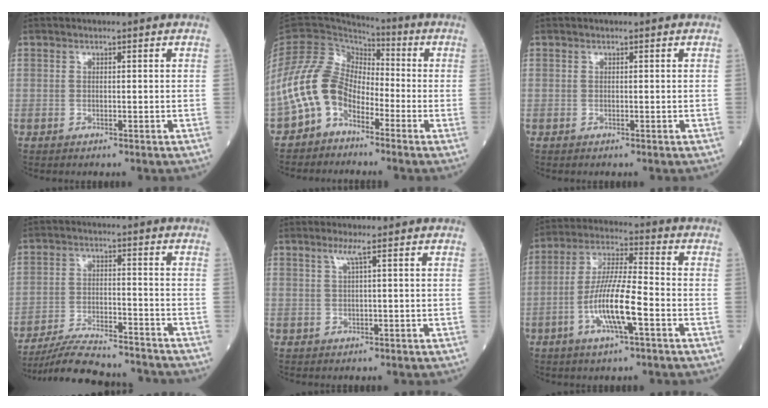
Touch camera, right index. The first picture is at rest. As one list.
[{"total": 9.0, "force": [-4.6, 5.9, 5.0], "torque": [-0.114, 0.023, -0.101]}, {"total": 0.0}, {"total": 14.5, "force": [-13.8, 1.4, 4.4], "torque": [-0.077, -0.003, -0.211]}, {"total": 1.5, "force": [0.7, -0.5, 1.2], "torque": [-0.033, 0.003, 0.019]}, {"total": 10.8, "force": [-3.6, 1.2, 10.1], "torque": [-0.197, -0.002, -0.070]}]